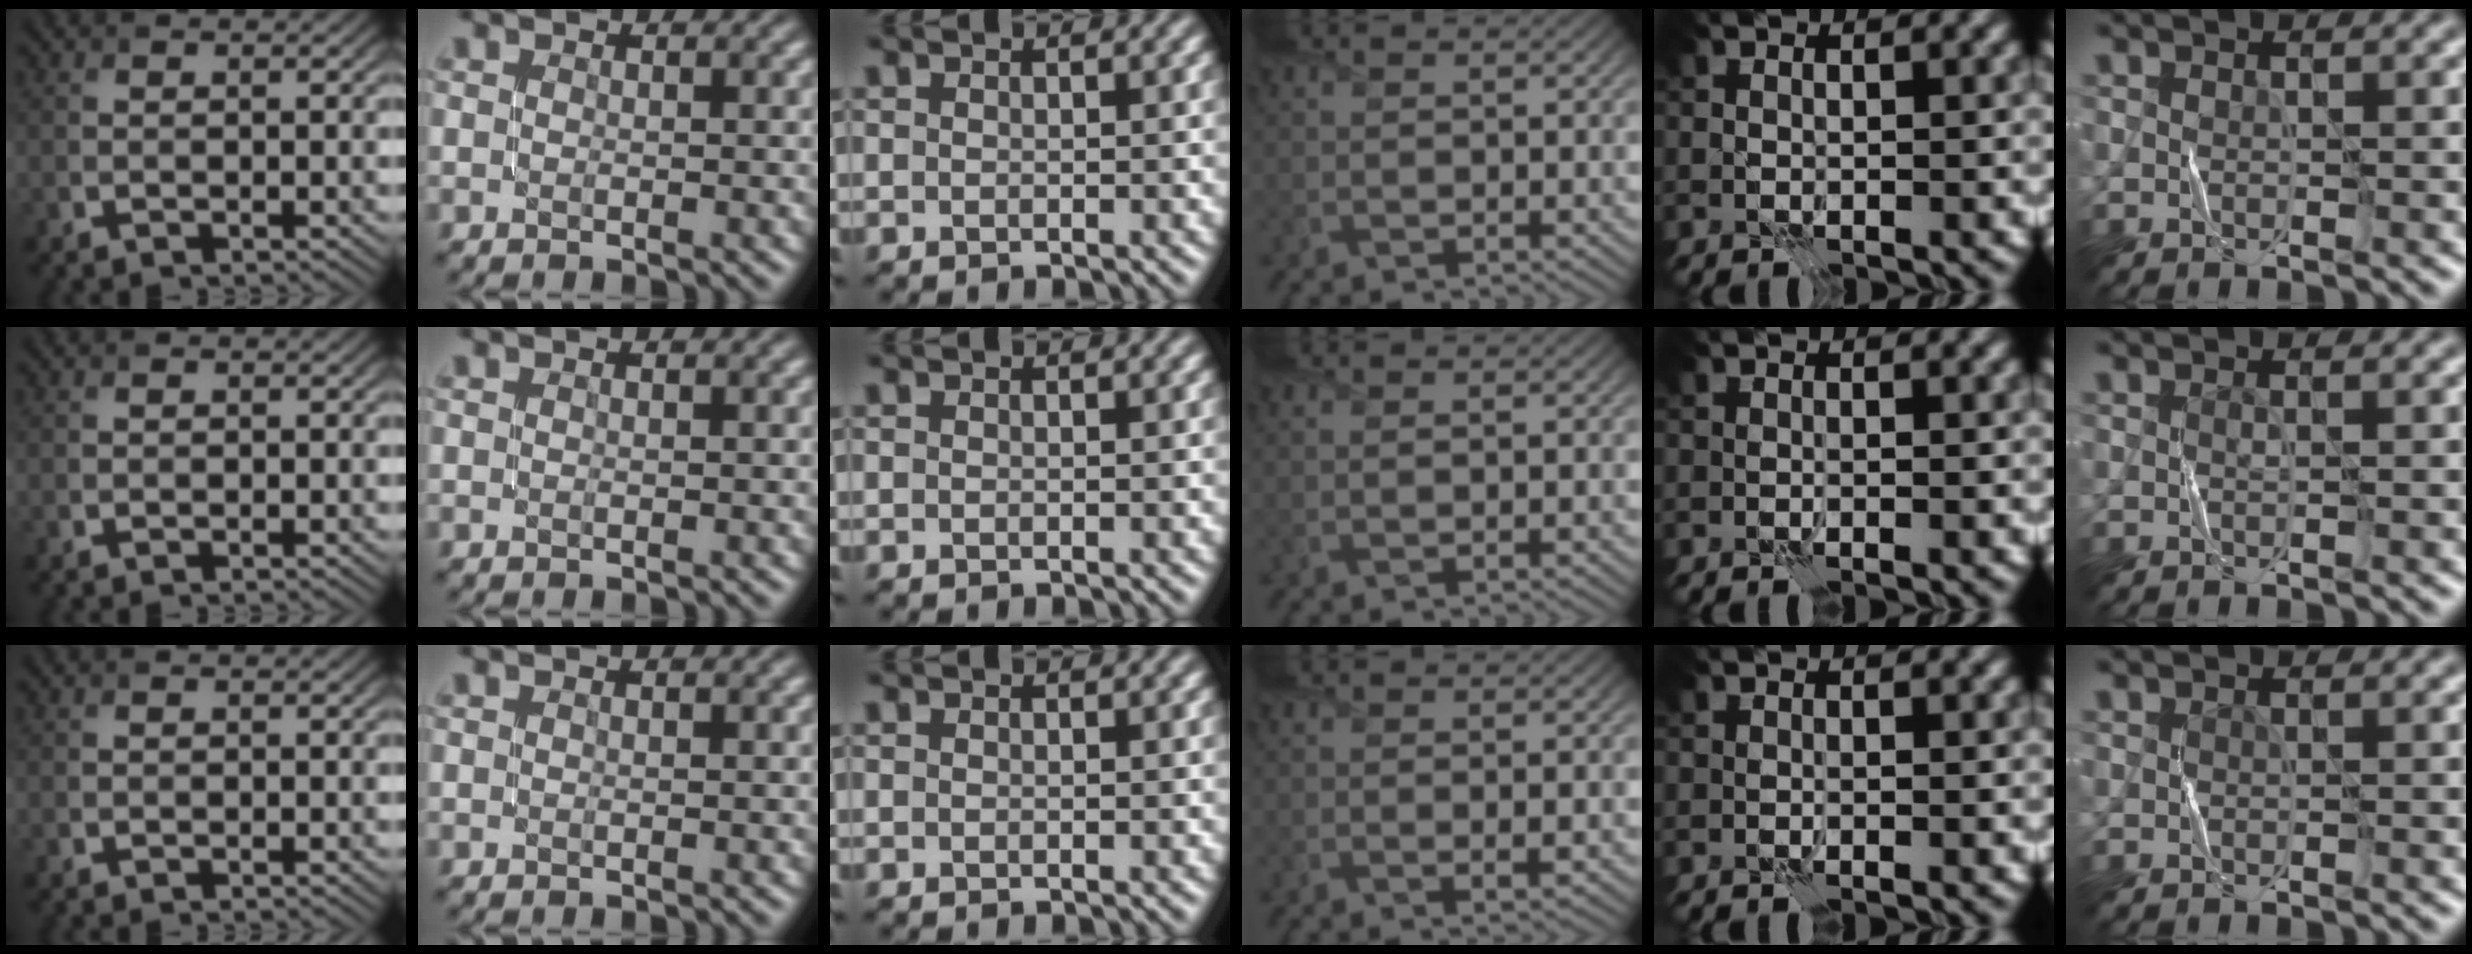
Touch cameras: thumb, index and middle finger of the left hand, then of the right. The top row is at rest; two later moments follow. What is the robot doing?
{"motion": "fold", "object": "scarf"}